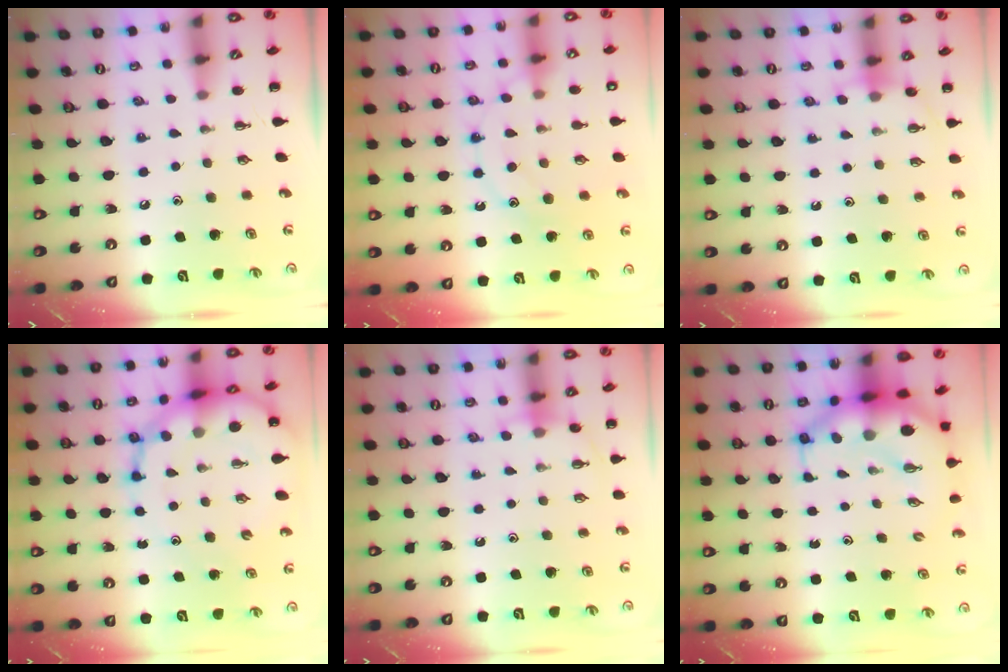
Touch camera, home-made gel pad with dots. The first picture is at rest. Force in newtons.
{"total": 12.8, "press": 12.8, "slide": 0.7}
{"total": 5.5, "press": 5.4, "slide": 1.3}
{"total": 15.7, "press": 15.1, "slide": 4.2}
{"total": 5.5, "press": 5.4, "slide": 1.3}
{"total": 8.2, "press": 7.9, "slide": 2.0}